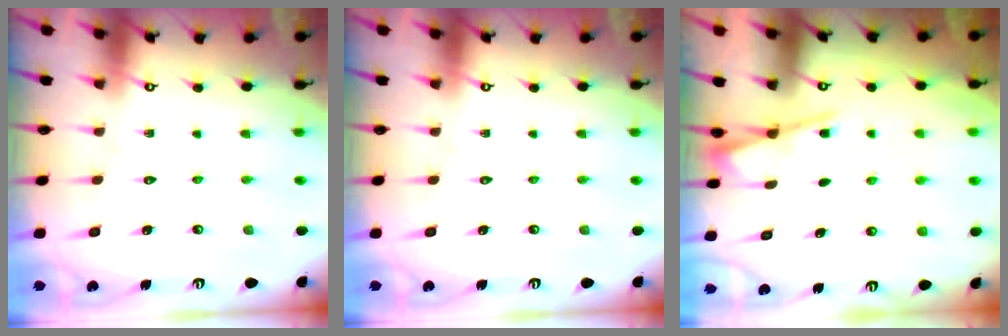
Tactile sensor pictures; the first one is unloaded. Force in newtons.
{"total": 0.0}
{"total": 2.7, "press": 2.7, "slide": 0.5}